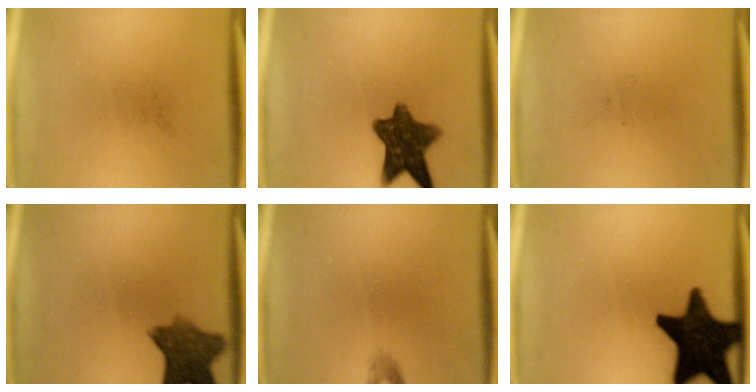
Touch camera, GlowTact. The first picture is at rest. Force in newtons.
{"total": 10.3}
{"total": 0.0}
{"total": 8.1}
{"total": 1.0}
{"total": 18.7}